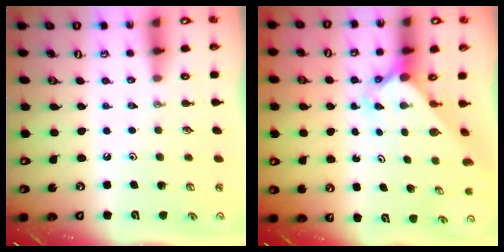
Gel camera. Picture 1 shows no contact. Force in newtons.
{"total": 2.6, "press": 2.6, "slide": 0.2}